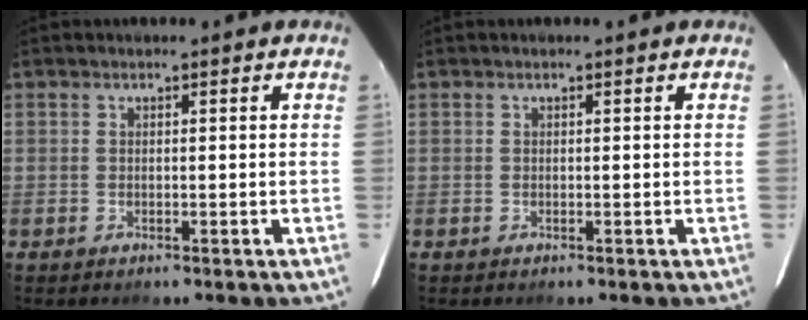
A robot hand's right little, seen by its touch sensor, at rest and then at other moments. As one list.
[{"total": 0.0}]